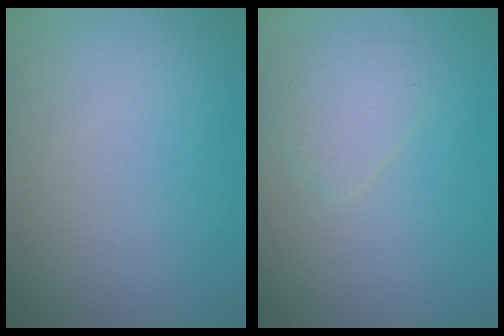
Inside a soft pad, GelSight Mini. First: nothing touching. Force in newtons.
{"total": 1.9, "press": 1.9, "slide": 0.1}